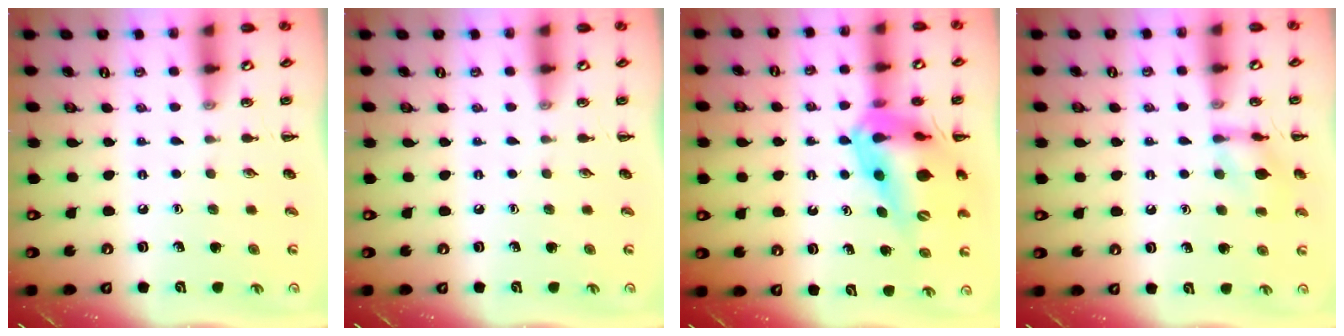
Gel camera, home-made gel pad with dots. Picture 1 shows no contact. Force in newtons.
{"total": 0.0}
{"total": 19.9, "press": 19.1, "slide": 5.5}
{"total": 10.0, "press": 10.0, "slide": 0.6}